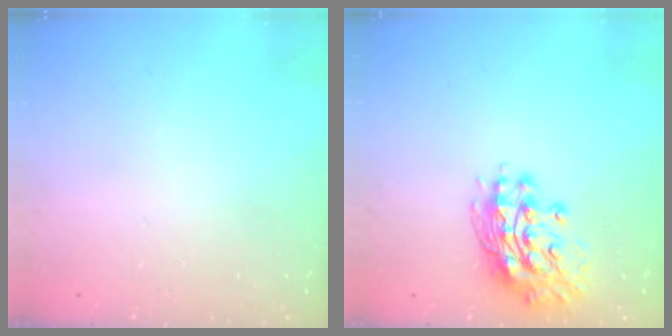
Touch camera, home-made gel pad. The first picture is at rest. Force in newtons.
{"total": 13.6, "press": 13.5, "slide": 1.1}